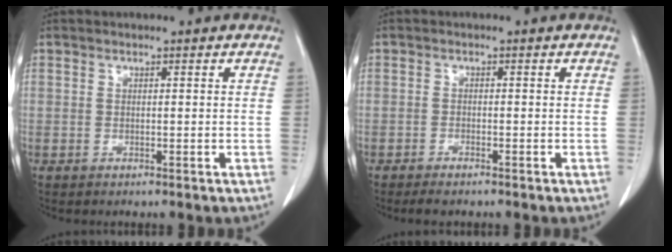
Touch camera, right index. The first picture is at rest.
{"total": 2.1, "force": [-1.7, 0.5, 1.1], "torque": [-0.020, -0.004, -0.024]}